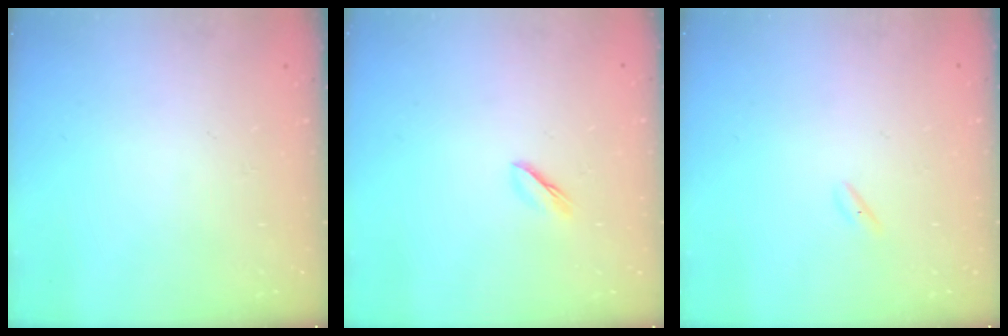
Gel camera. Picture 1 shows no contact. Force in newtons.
{"total": 2.5, "press": 2.5, "slide": 0.4}
{"total": 1.6, "press": 1.5, "slide": 0.6}